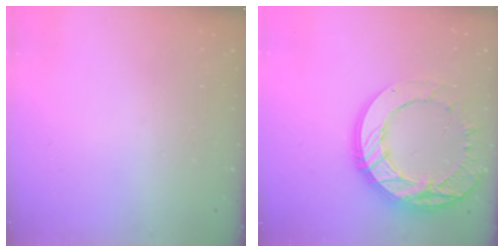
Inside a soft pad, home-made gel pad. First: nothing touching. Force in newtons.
{"total": 21.8, "press": 21.7, "slide": 1.9}